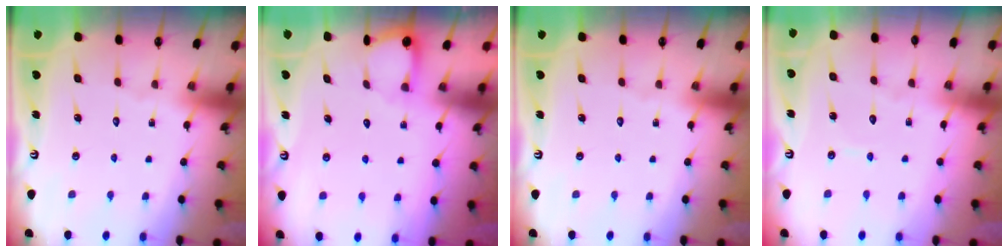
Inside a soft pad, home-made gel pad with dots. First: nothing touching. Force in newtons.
{"total": 1.8, "press": 1.8, "slide": 0.1}
{"total": 0.0}
{"total": 3.8, "press": 3.7, "slide": 0.3}